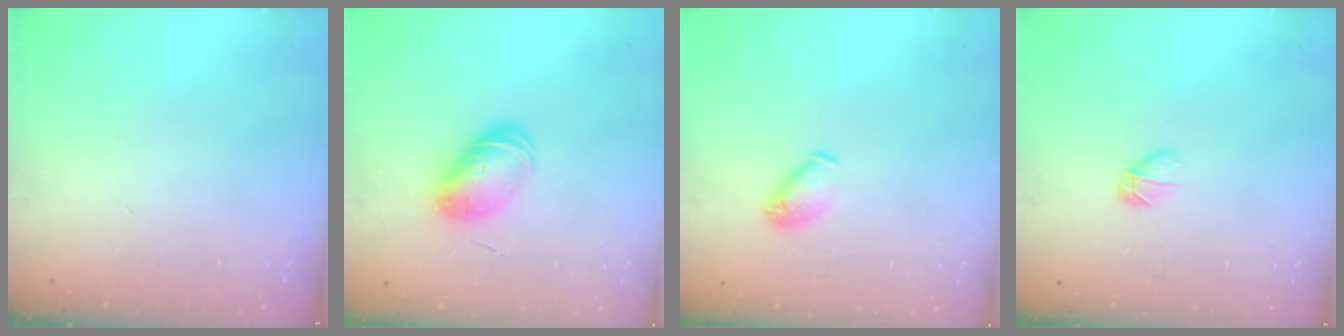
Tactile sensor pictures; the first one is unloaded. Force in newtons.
{"total": 8.6, "press": 8.6, "slide": 0.7}
{"total": 7.3, "press": 7.2, "slide": 1.0}
{"total": 4.6, "press": 4.5, "slide": 1.3}